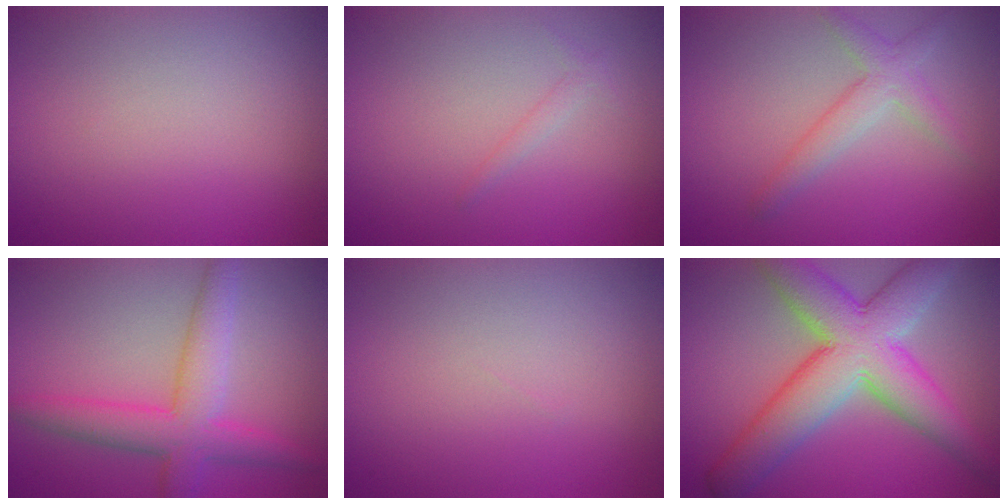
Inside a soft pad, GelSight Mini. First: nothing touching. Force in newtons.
{"total": 0.9, "press": 0.9, "slide": 0.0}
{"total": 2.7, "press": 2.7, "slide": 0.1}
{"total": 5.6, "press": 5.6, "slide": 0.1}
{"total": 0.0}
{"total": 10.2, "press": 10.2, "slide": 0.4}